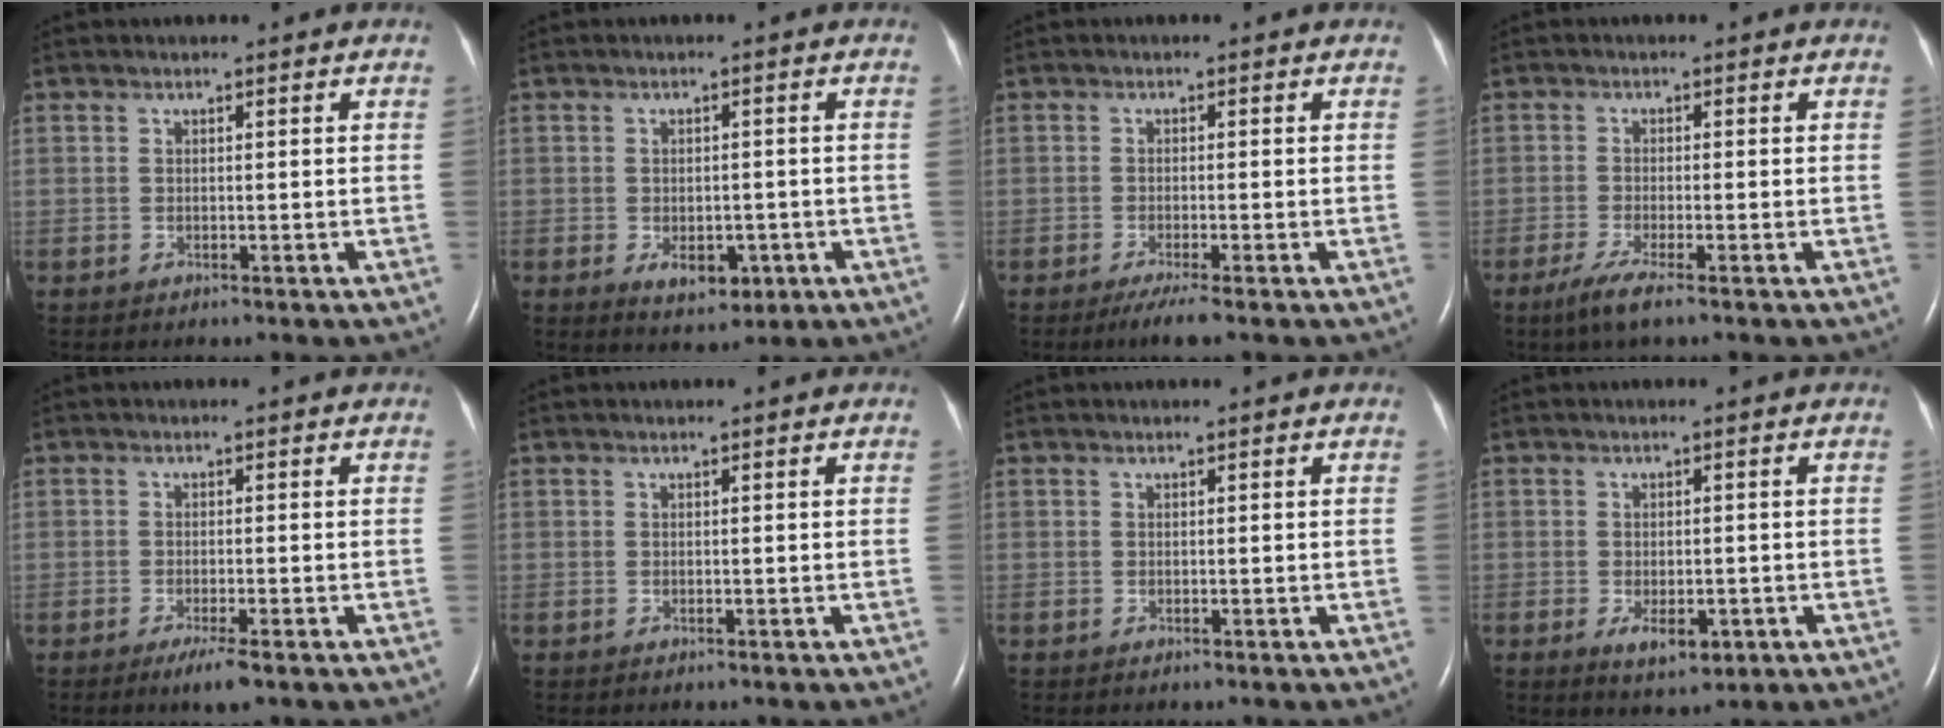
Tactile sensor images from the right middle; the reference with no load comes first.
{"total": 4.7, "force": [-1.8, 2.8, 3.4], "torque": [-0.045, -0.001, -0.013]}
{"total": 3.0, "force": [-2.0, -0.2, 2.1], "torque": [-0.041, -0.010, -0.038]}
{"total": 3.6, "force": [-2.3, 0.0, 2.7], "torque": [-0.063, -0.013, -0.048]}
{"total": 2.9, "force": [-1.8, 0.0, 2.3], "torque": [-0.042, -0.009, -0.031]}
{"total": 0.0}
{"total": 0.0}
{"total": 4.2, "force": [-1.6, 1.9, 3.4], "torque": [-0.055, -0.005, -0.013]}